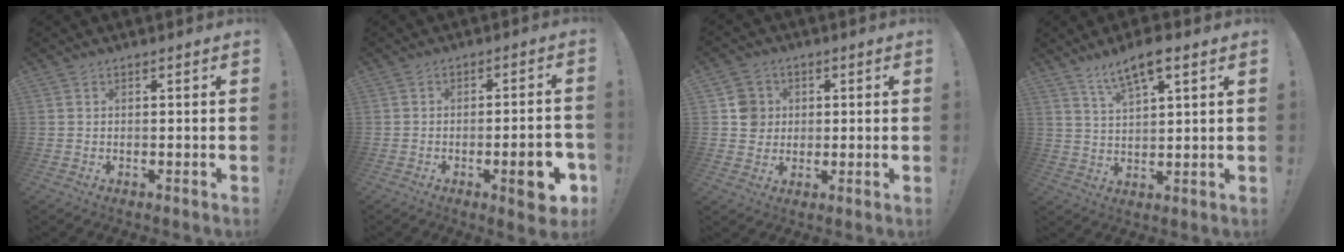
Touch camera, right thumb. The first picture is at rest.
{"total": 10.0, "force": [-3.8, 2.5, 8.8], "torque": [-0.104, 0.006, -0.057]}
{"total": 8.3, "force": [1.1, 7.9, 2.2], "torque": [-0.012, -0.003, 0.025]}
{"total": 8.5, "force": [5.7, 2.2, 5.8], "torque": [-0.102, -0.024, 0.099]}